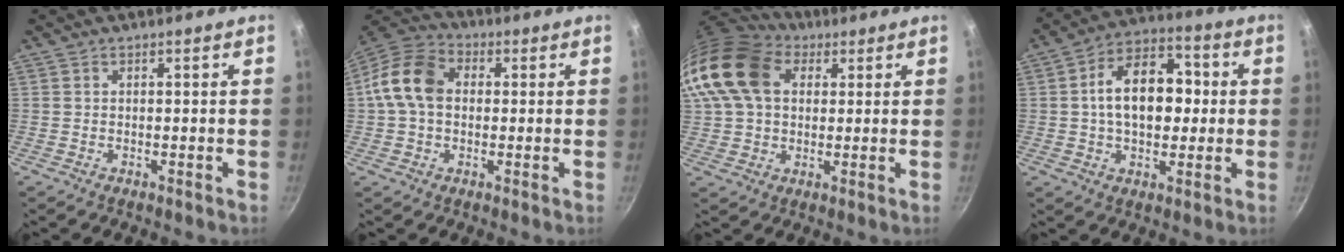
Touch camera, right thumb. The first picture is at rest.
{"total": 11.7, "force": [1.0, 8.6, 7.9], "torque": [-0.128, 0.027, 0.000]}
{"total": 18.0, "force": [5.3, 13.0, 11.3], "torque": [-0.227, 0.023, 0.083]}
{"total": 15.0, "force": [0.9, 9.7, 11.4], "torque": [-0.142, 0.029, 0.000]}